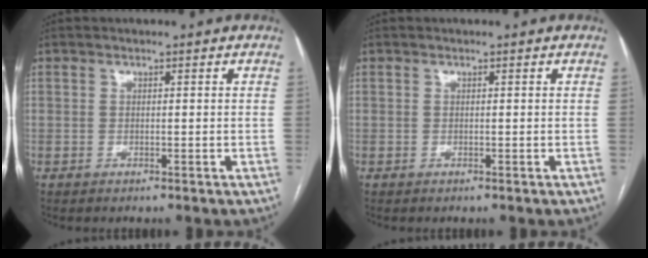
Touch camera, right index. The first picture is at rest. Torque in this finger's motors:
{"motor_torque": [0.00, 0.00, 0.00, 0.01]}